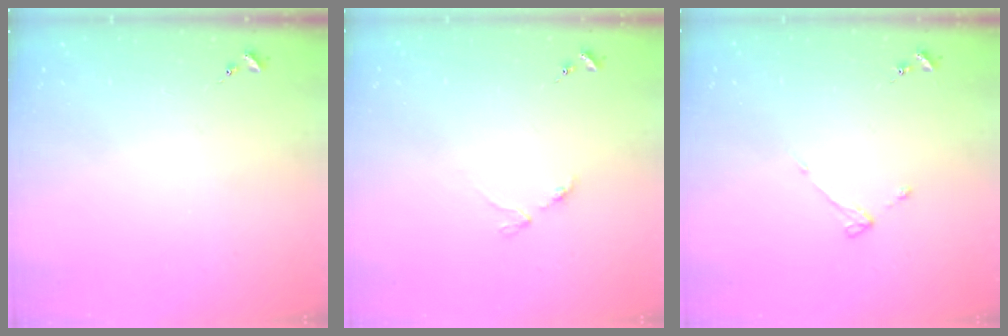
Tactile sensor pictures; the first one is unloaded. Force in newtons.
{"total": 3.4, "press": 3.4, "slide": 0.5}
{"total": 3.0, "press": 3.0, "slide": 0.4}